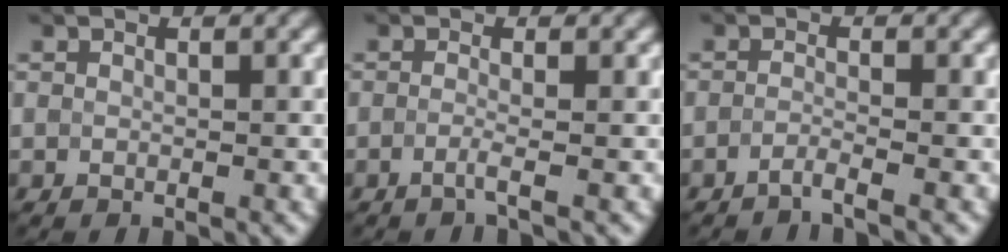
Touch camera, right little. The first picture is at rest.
{"total": 1.3, "force": [-1.2, -0.2, 0.3], "torque": [-0.007, -0.006, -0.023]}
{"total": 1.8, "force": [-1.8, -0.4, -0.2], "torque": [0.004, -0.003, -0.036]}